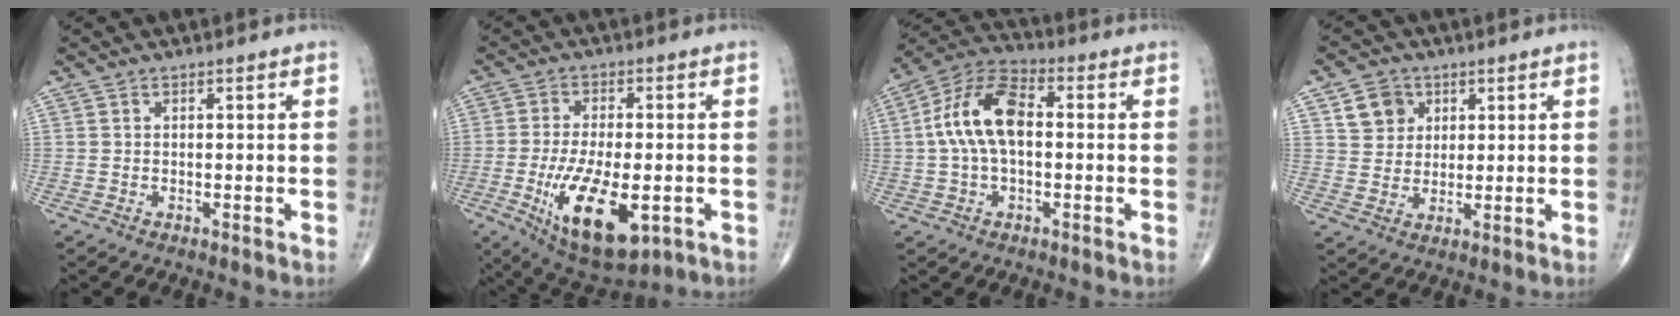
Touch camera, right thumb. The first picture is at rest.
{"total": 16.1, "force": [-4.7, 6.9, 13.7], "torque": [-0.234, -0.009, -0.062]}
{"total": 12.6, "force": [0.7, 6.8, 10.6], "torque": [-0.206, 0.034, 0.001]}
{"total": 6.4, "force": [2.7, 5.4, 2.0], "torque": [-0.007, -0.010, 0.047]}